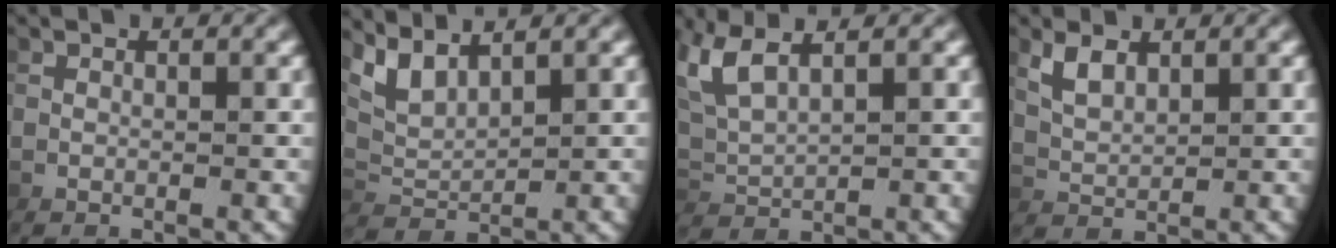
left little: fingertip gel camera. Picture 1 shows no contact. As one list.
[{"total": 4.2, "force": [2.3, 2.4, 2.5], "torque": [-0.074, -0.006, 0.049]}, {"total": 5.3, "force": [2.5, 3.3, 3.3], "torque": [-0.100, -0.002, 0.051]}, {"total": 2.0, "force": [1.5, 0.4, 1.3], "torque": [-0.035, -0.003, 0.038]}]